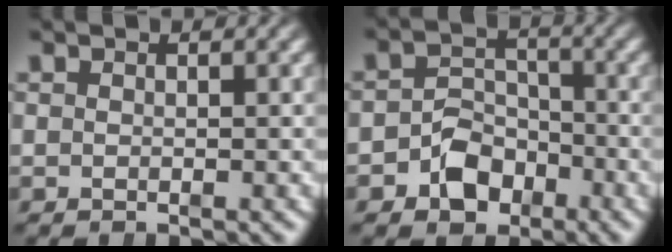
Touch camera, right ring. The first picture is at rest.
{"total": 4.5, "force": [-2.3, 3.5, 1.8], "torque": [-0.024, -0.012, -0.038]}